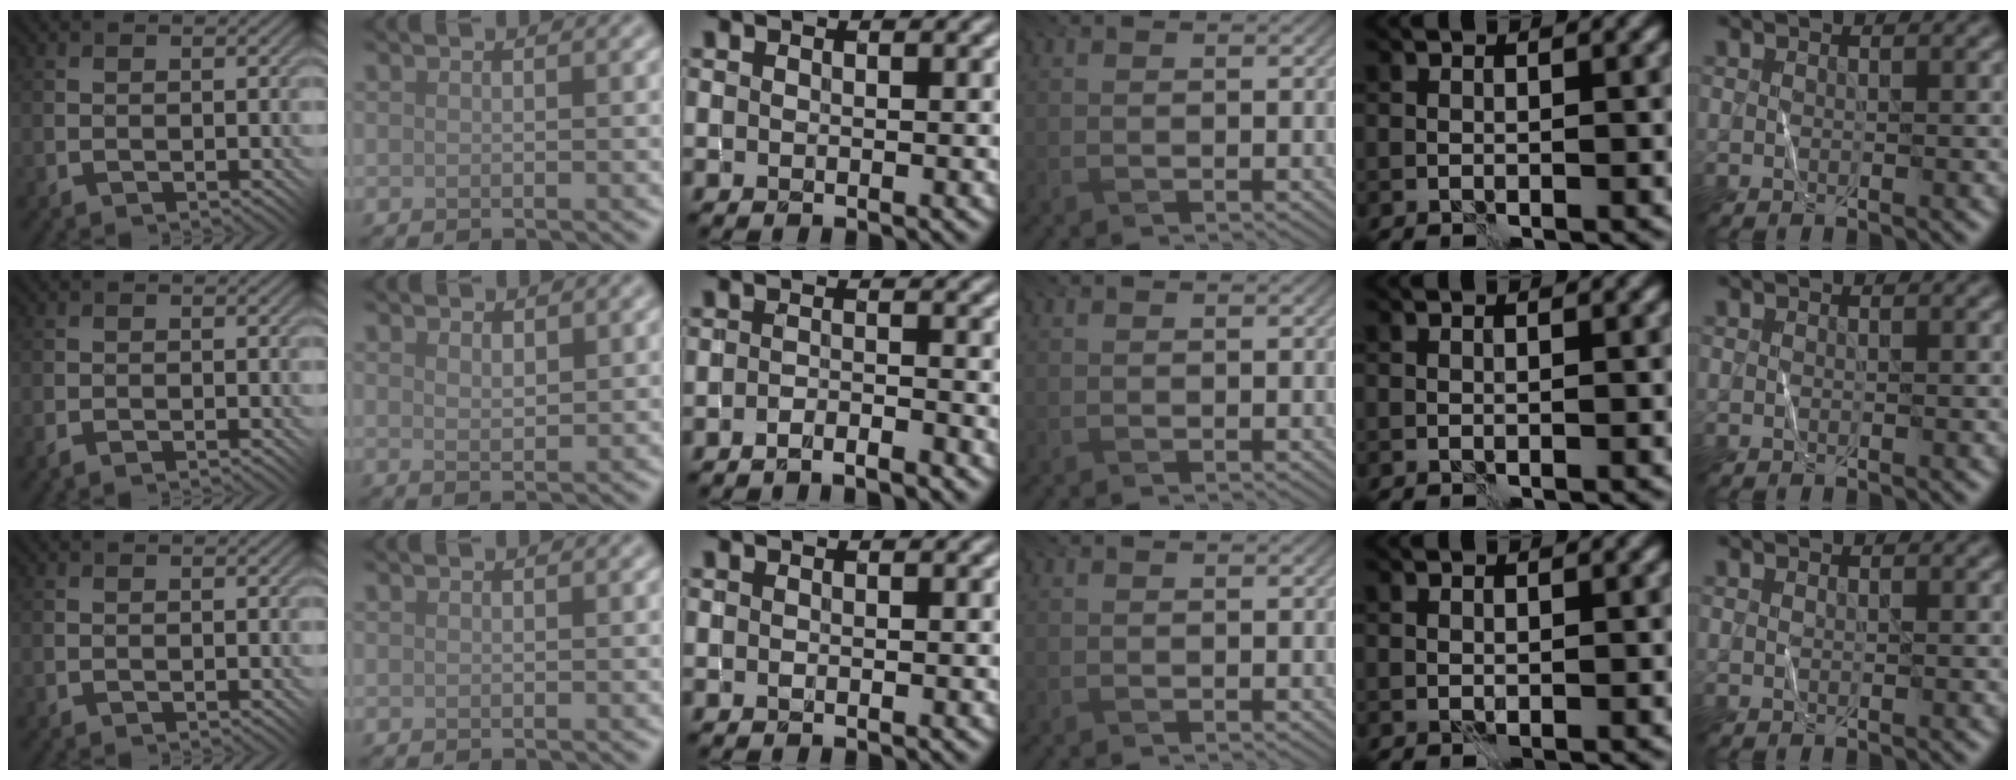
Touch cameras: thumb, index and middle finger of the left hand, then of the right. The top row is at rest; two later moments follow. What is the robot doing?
{"motion": "fold", "object": "shorts"}